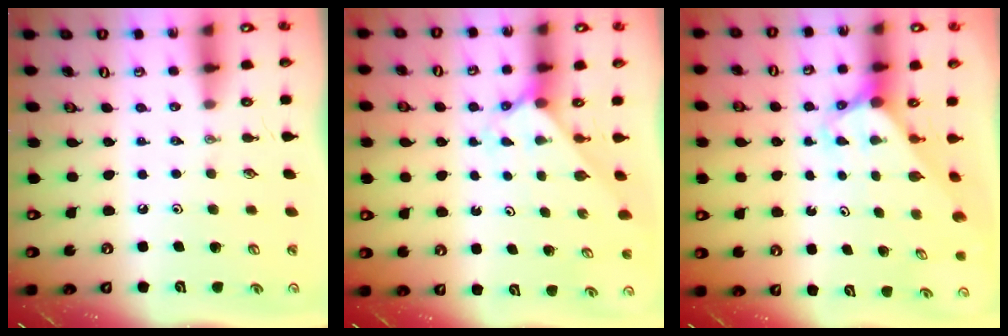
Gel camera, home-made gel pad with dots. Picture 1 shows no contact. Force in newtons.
{"total": 2.4, "press": 2.4, "slide": 0.1}
{"total": 3.0, "press": 3.0, "slide": 0.2}